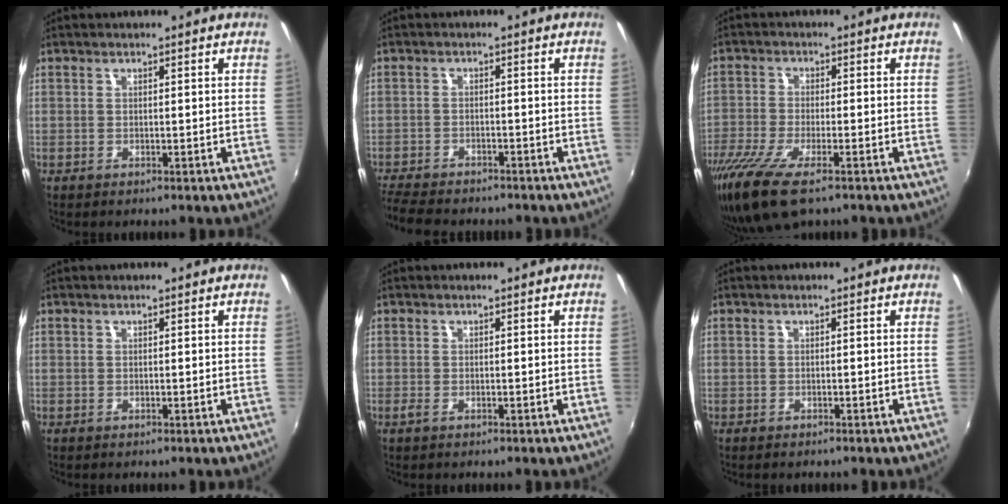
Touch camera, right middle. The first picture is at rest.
{"total": 9.2, "force": [-8.2, 2.4, 3.3], "torque": [-0.095, -0.023, -0.138]}
{"total": 10.7, "force": [-7.2, 2.8, 7.3], "torque": [-0.171, -0.039, -0.140]}
{"total": 0.0}
{"total": 0.9, "force": [-0.4, 0.2, 0.8], "torque": [-0.015, -0.003, -0.009]}
{"total": 0.7, "force": [-0.6, 0.3, 0.1], "torque": [-0.006, -0.002, -0.011]}